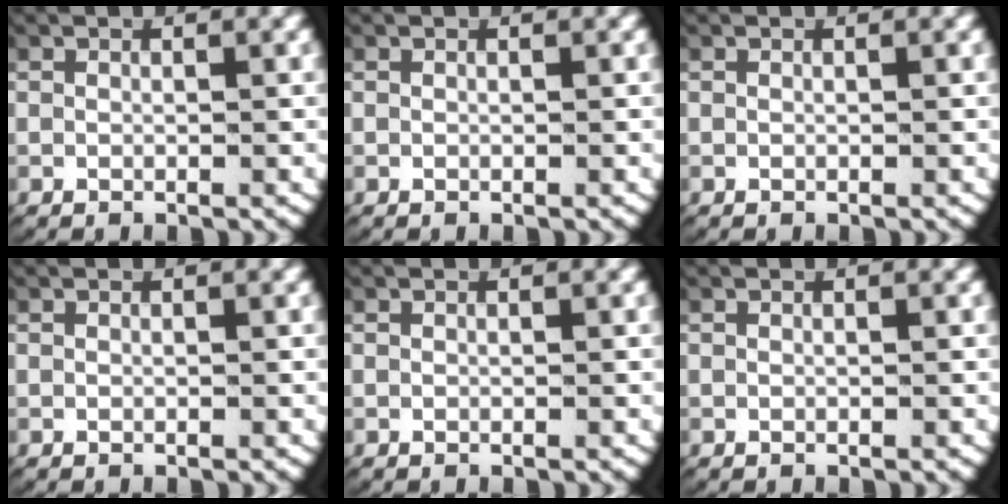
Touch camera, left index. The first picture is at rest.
{"total": 0.0}
{"total": 0.0}
{"total": 0.0}
{"total": 0.0}
{"total": 0.0}